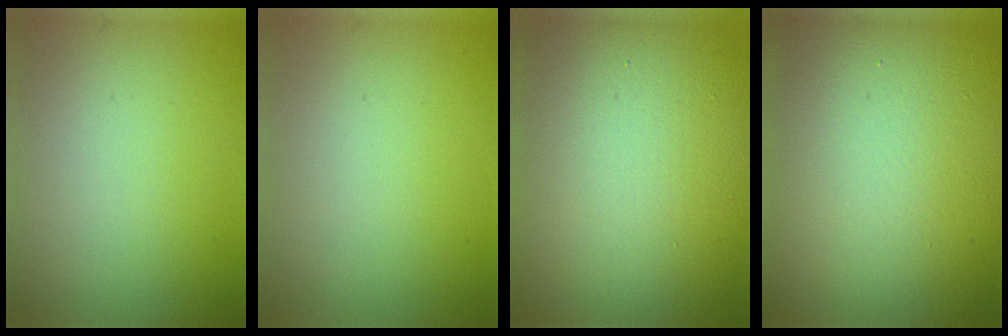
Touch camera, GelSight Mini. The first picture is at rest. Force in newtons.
{"total": 0.0}
{"total": 18.0, "press": 18.0, "slide": 0.9}
{"total": 22.2, "press": 22.2, "slide": 1.3}